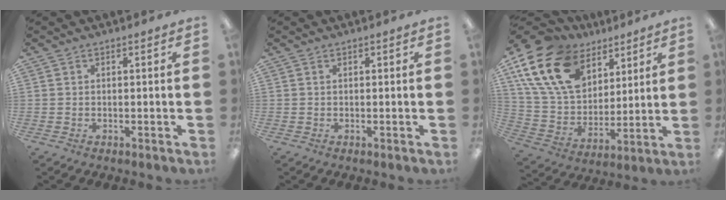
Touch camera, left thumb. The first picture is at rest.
{"total": 0.0}
{"total": 20.6, "force": [11.1, 13.2, 11.2], "torque": [-0.241, -0.035, 0.210]}